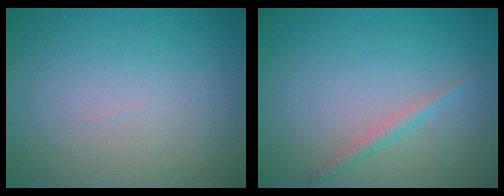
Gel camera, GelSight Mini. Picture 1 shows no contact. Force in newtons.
{"total": 1.3, "press": 1.3, "slide": 0.1}